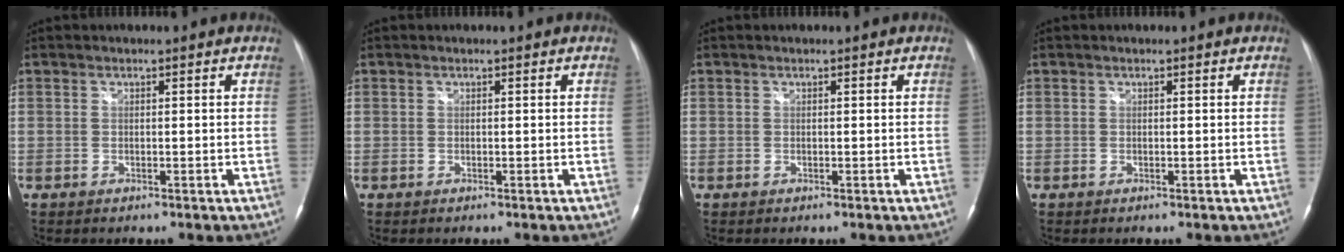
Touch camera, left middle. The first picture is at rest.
{"total": 0.0}
{"total": 0.0}
{"total": 0.0}